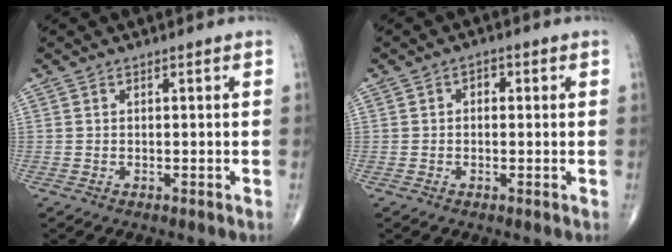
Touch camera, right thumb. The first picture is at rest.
{"total": 1.9, "force": [0.3, 1.3, 1.3], "torque": [-0.007, 0.008, -0.002]}